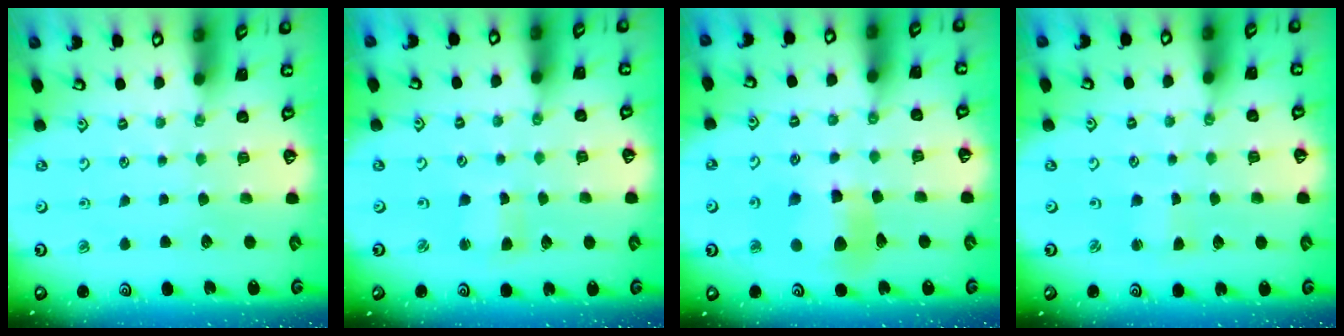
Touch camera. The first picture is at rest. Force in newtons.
{"total": 2.3, "press": 2.3, "slide": 0.4}
{"total": 9.7, "press": 9.6, "slide": 1.5}
{"total": 1.9, "press": 1.8, "slide": 0.3}